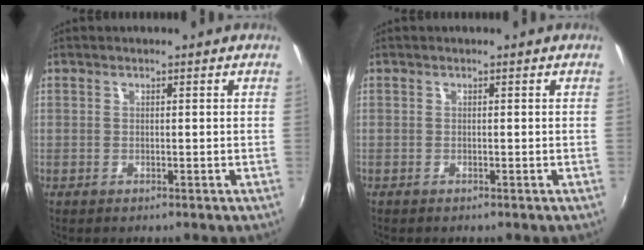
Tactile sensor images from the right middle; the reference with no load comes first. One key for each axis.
{"total": 0.0}